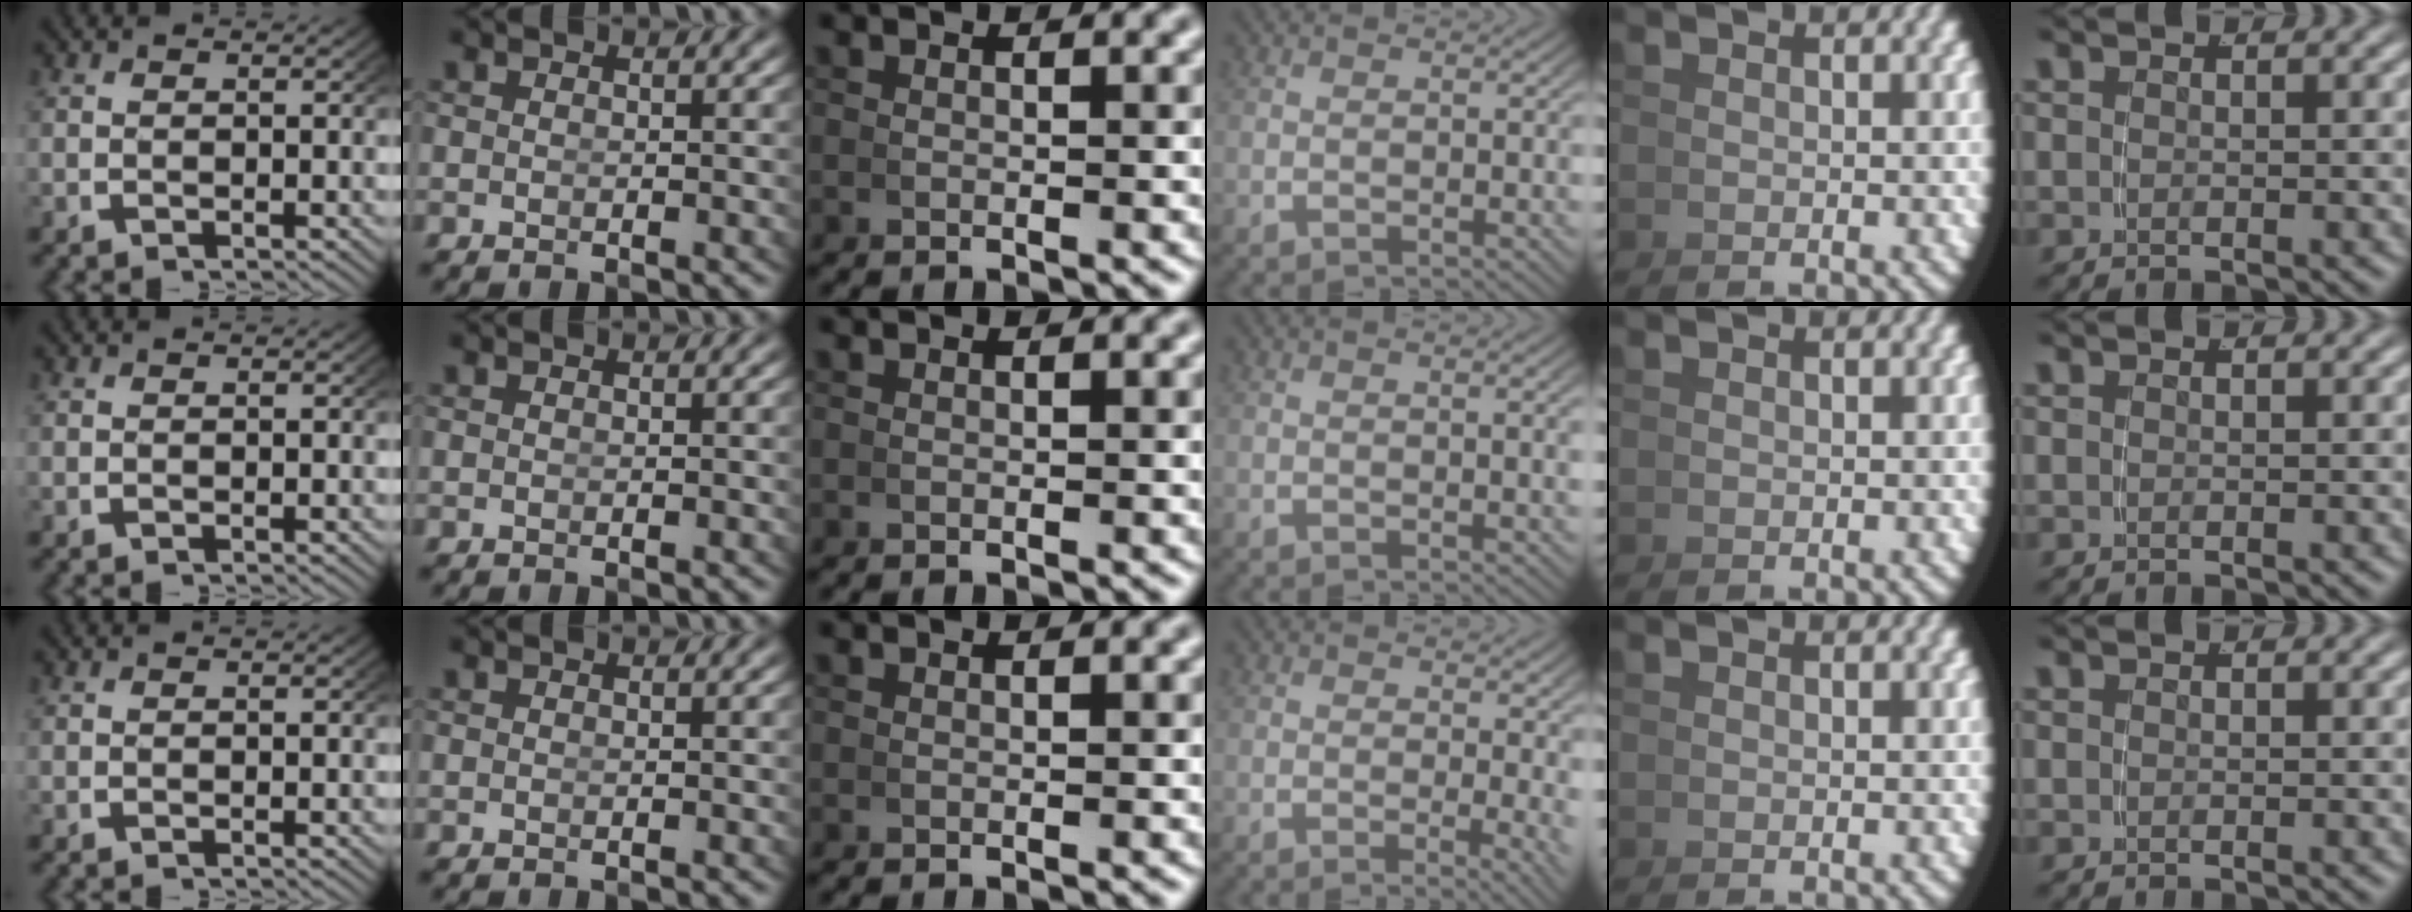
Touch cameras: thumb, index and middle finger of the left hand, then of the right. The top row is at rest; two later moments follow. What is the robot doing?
{"motion": "lift_and_place", "object": "dispenser bottle"}